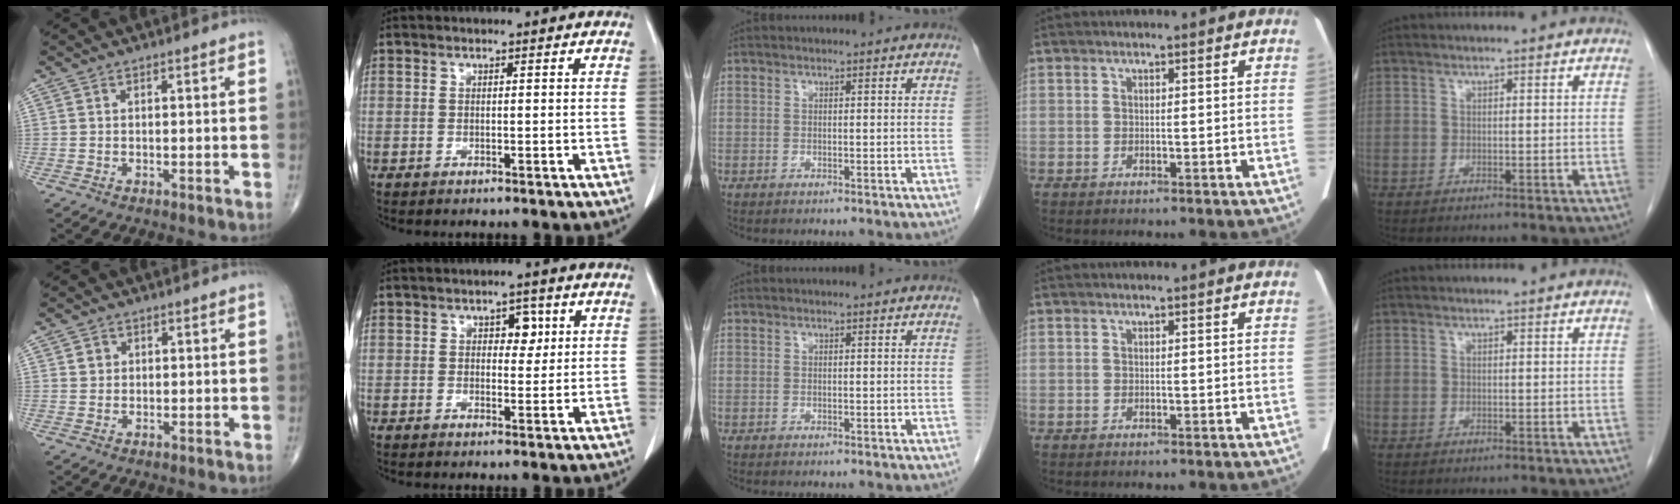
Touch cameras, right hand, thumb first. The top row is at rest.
{"thumb": {"total": 1.2, "force": [0.5, 1.0, 0.4], "torque": [-0.001, -0.001, 0.008]}, "index": {"total": 3.3, "force": [1.2, 2.0, 2.4], "torque": [-0.025, 0.007, 0.016]}}